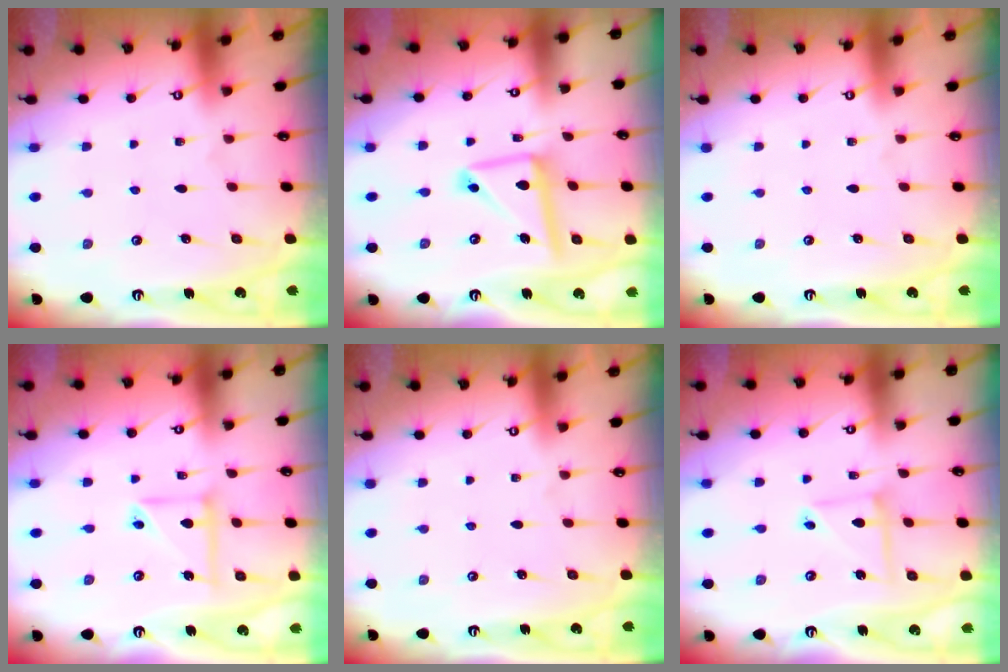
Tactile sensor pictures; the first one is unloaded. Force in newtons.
{"total": 13.7, "press": 13.7, "slide": 1.4}
{"total": 0.0}
{"total": 7.8, "press": 7.8, "slide": 0.5}
{"total": 0.0}
{"total": 6.6, "press": 6.6, "slide": 0.5}